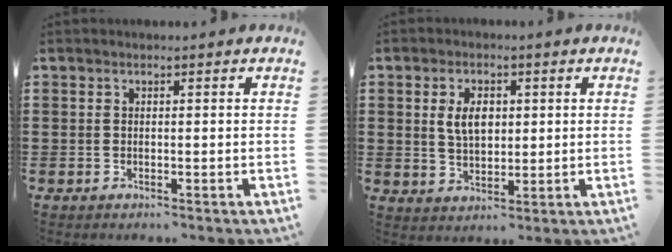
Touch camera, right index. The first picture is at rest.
{"total": 4.8, "force": [1.0, 2.9, 3.7], "torque": [-0.072, 0.010, 0.015]}